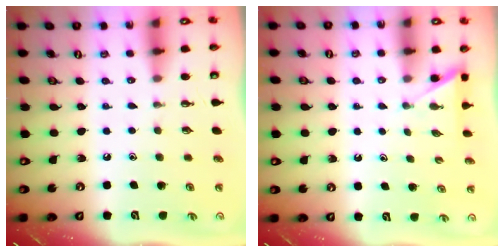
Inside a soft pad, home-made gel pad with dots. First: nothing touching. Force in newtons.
{"total": 2.5, "press": 2.5, "slide": 0.2}